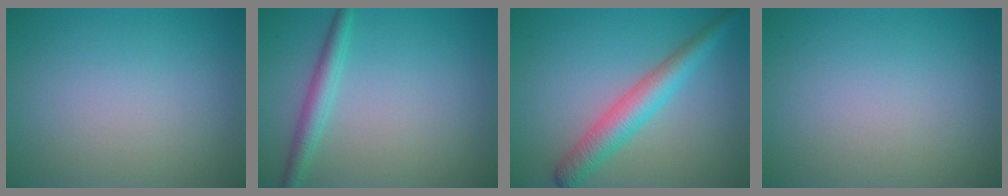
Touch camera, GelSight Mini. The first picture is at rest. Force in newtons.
{"total": 2.4, "press": 2.4, "slide": 0.1}
{"total": 4.3, "press": 4.3, "slide": 0.1}
{"total": 0.0}